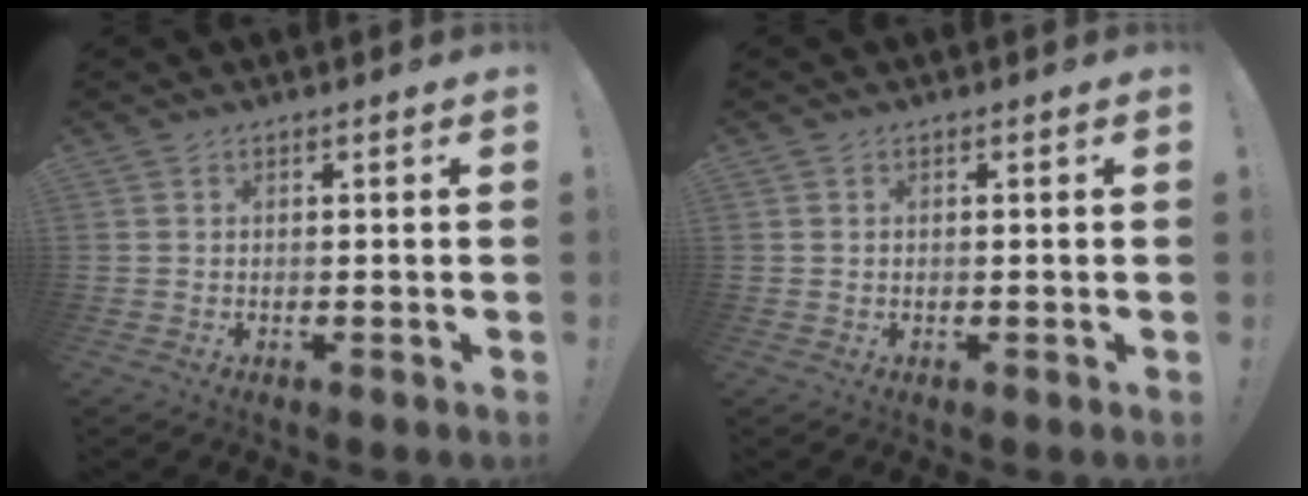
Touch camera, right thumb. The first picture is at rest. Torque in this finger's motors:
{"motor_torque": [-0.05, -0.06, -0.09, 0.19, -0.02]}